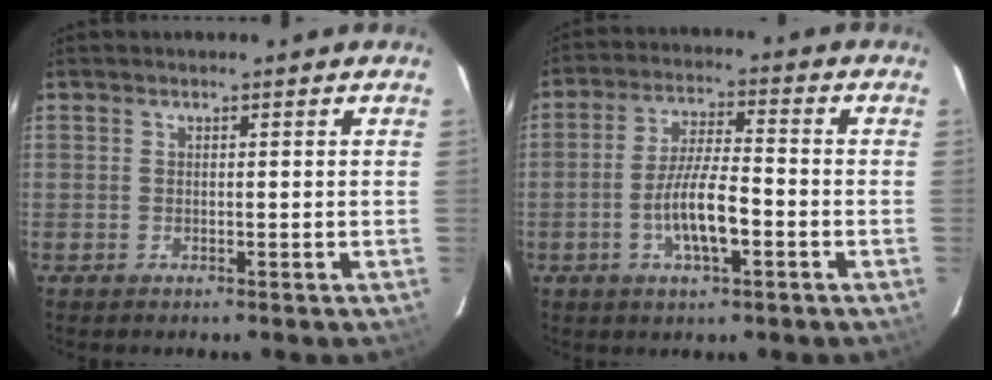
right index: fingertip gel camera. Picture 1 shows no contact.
{"total": 8.7, "force": [-3.0, 2.0, 7.9], "torque": [-0.156, 0.001, -0.054]}